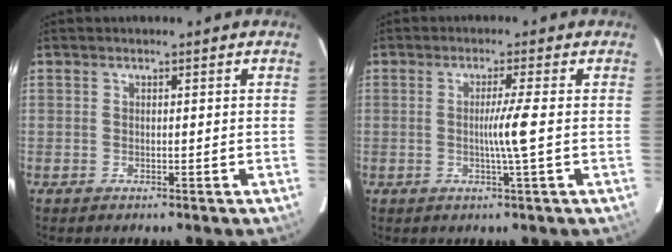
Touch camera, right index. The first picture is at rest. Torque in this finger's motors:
{"motor_torque": [0.01, -0.03, 0.14, 0.06]}